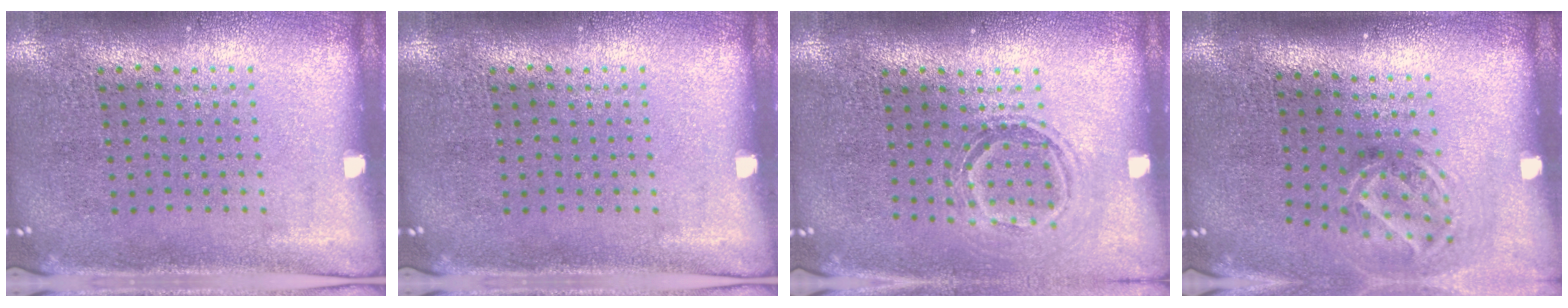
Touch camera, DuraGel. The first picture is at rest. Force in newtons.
{"total": 0.0}
{"total": 1.5, "press": 1.2, "slide": 0.9}
{"total": 1.9, "press": 1.3, "slide": 1.4}